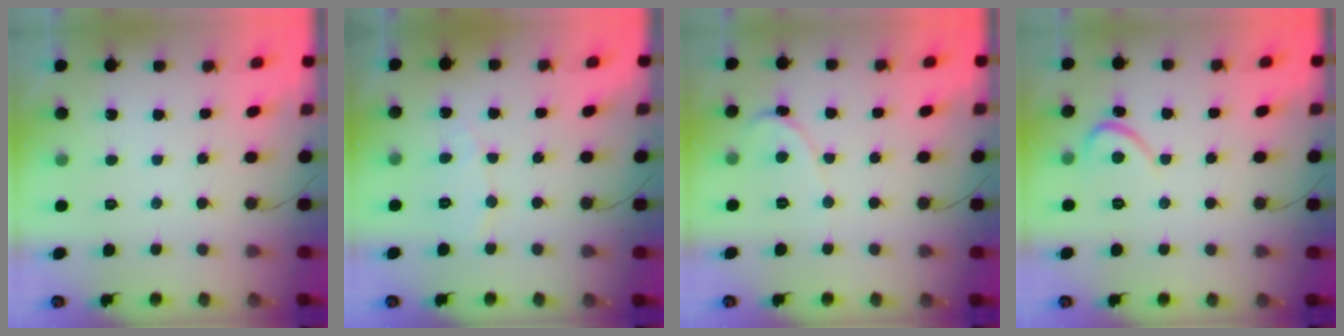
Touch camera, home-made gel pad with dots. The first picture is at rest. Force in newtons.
{"total": 4.3, "press": 4.3, "slide": 0.3}
{"total": 1.0, "press": 1.0, "slide": 0.1}
{"total": 2.7, "press": 2.7, "slide": 0.3}